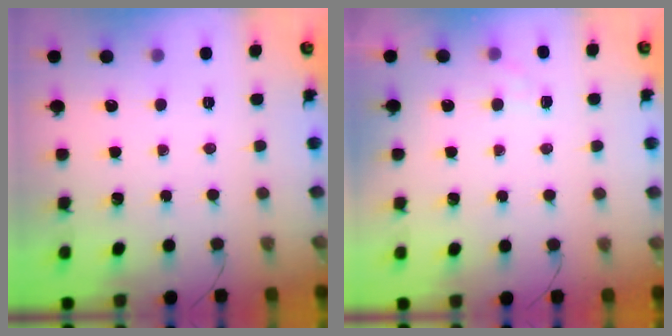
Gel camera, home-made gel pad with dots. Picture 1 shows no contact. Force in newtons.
{"total": 5.2, "press": 4.9, "slide": 1.7}